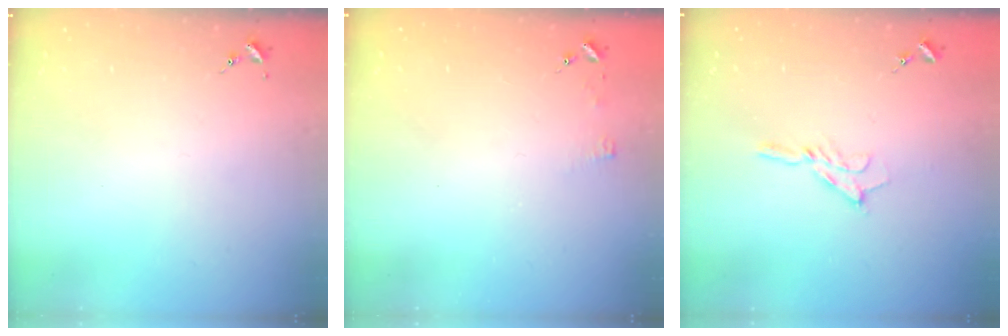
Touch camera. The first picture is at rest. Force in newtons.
{"total": 3.4, "press": 3.3, "slide": 0.3}
{"total": 6.5, "press": 6.5, "slide": 0.7}